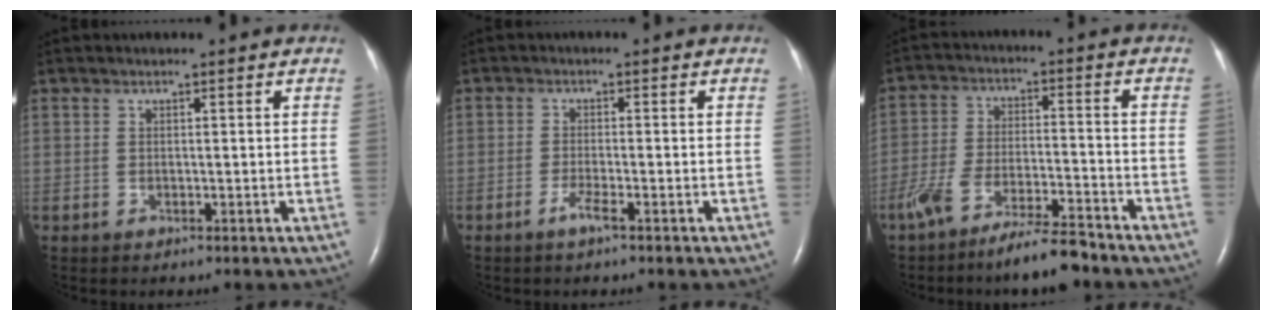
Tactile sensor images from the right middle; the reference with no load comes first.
{"total": 2.1, "force": [-1.3, -0.1, 1.6], "torque": [-0.033, -0.002, -0.030]}
{"total": 9.9, "force": [-7.9, 1.6, 5.7], "torque": [-0.111, -0.007, -0.142]}